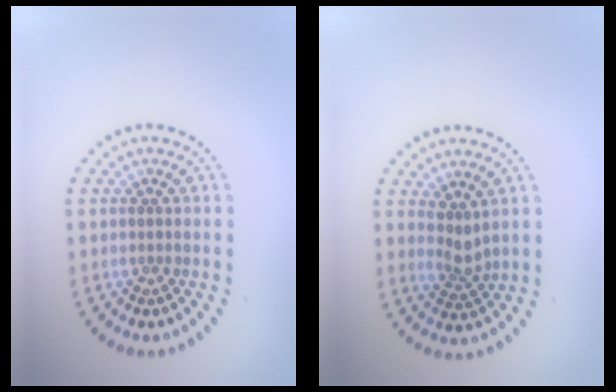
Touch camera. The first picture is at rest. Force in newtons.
{"total": 2.0, "press": 1.4, "slide": 1.4}